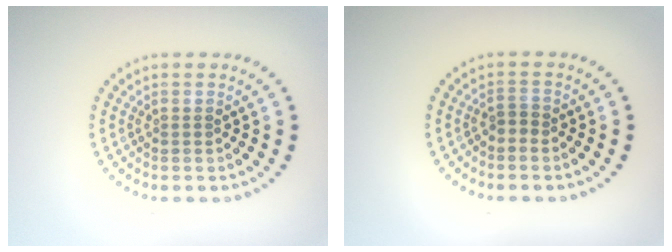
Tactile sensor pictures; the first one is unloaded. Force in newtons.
{"total": 1.0, "press": 0.8, "slide": 0.6}